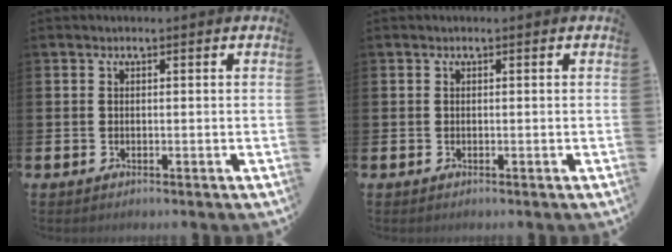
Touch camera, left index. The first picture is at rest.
{"total": 0.0}